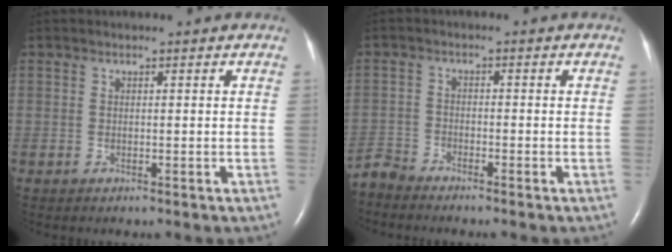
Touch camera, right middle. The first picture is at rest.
{"total": 3.3, "force": [-3.3, 0.1, -0.3], "torque": [0.009, -0.016, -0.067]}